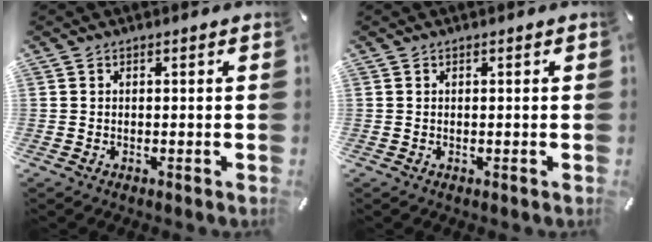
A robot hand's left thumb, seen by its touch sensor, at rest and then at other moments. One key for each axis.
{"total": 0.0}